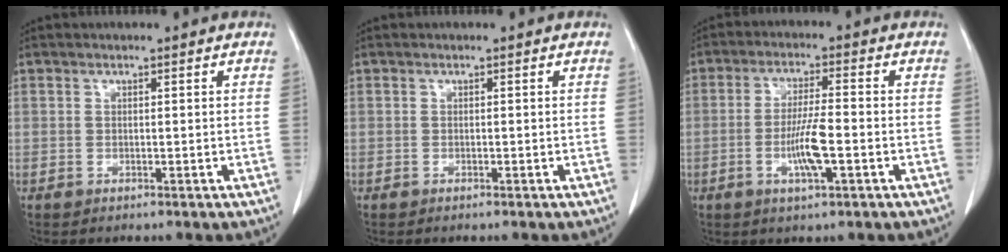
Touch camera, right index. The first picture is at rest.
{"total": 0.0}
{"total": 6.7, "force": [-1.9, 0.7, 6.4], "torque": [-0.125, -0.005, -0.035]}